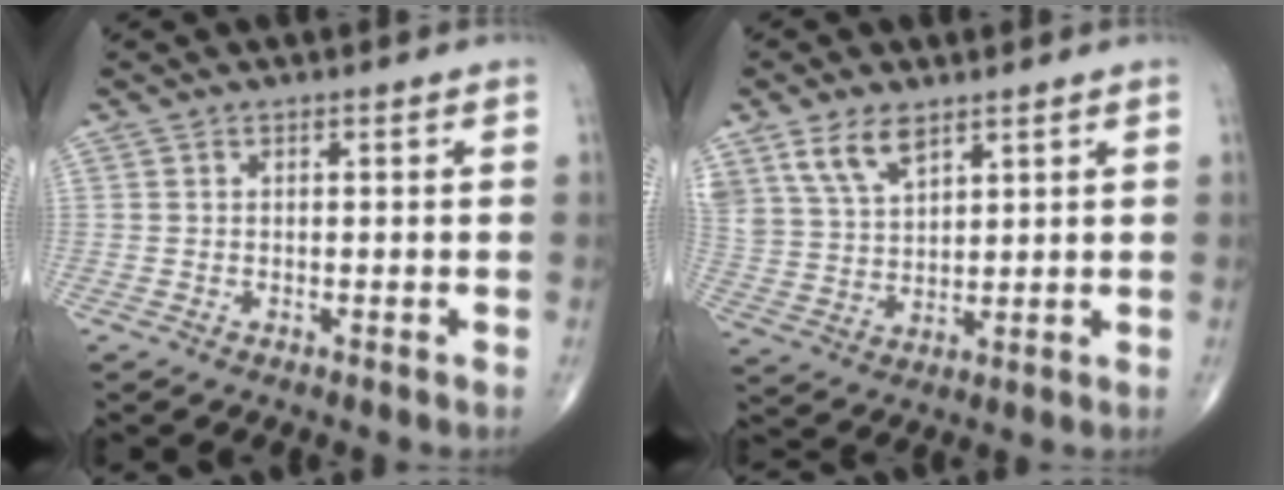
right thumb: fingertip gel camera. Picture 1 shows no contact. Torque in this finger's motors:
{"motor_torque": [1.13, 1.20, 1.00, 0.94, 0.13]}